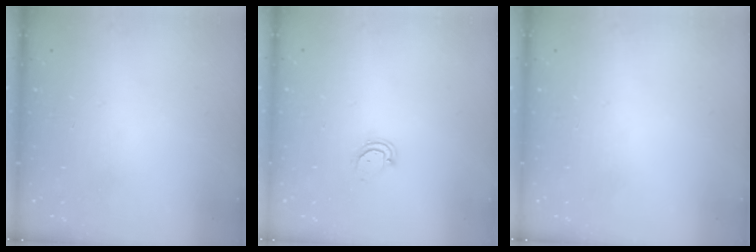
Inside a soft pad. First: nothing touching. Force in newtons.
{"total": 3.4, "press": 3.4, "slide": 0.6}
{"total": 0.0}